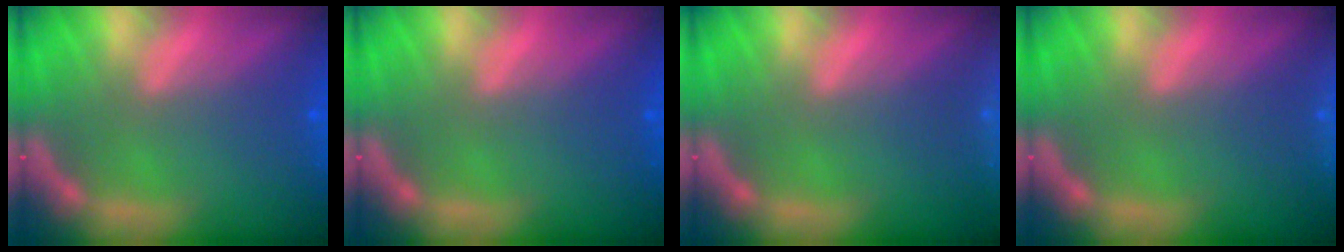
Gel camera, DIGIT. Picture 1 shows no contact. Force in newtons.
{"total": 0.0}
{"total": 6.5}
{"total": 2.9}